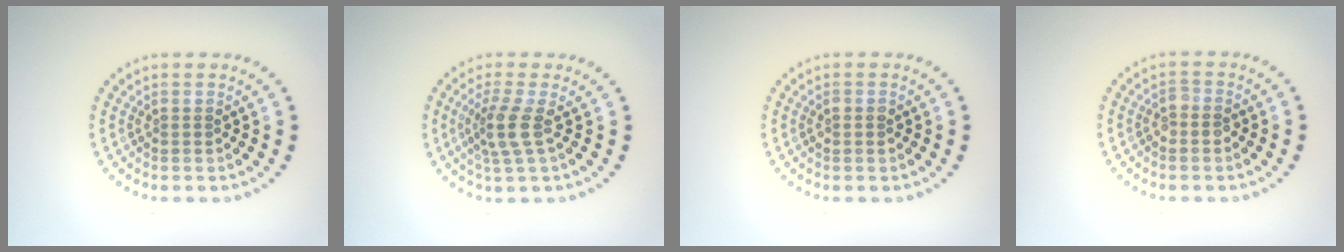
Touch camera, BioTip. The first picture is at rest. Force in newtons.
{"total": 2.7, "press": 2.1, "slide": 1.8}
{"total": 1.1, "press": 1.1, "slide": 0.2}
{"total": 1.1, "press": 1.0, "slide": 0.5}